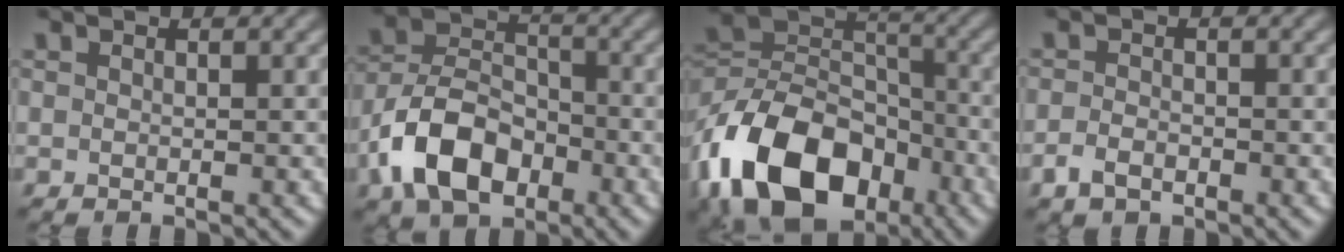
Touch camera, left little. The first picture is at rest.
{"total": 8.2, "force": [-3.9, 5.0, 5.1], "torque": [-0.100, 0.009, -0.085]}
{"total": 14.4, "force": [-7.4, 9.2, 8.3], "torque": [-0.184, 0.004, -0.146]}
{"total": 2.1, "force": [-1.4, 1.2, 1.1], "torque": [-0.023, 0.002, -0.030]}